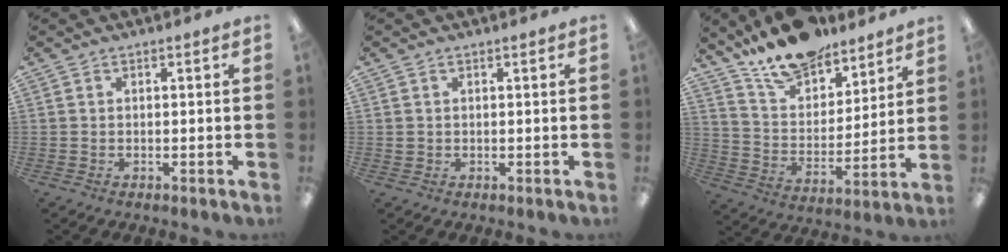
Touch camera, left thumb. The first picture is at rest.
{"total": 0.8, "force": [0.4, 0.7, 0.2], "torque": [-0.005, 0.003, 0.008]}
{"total": 15.4, "force": [13.2, 6.2, 5.0], "torque": [-0.095, -0.093, 0.240]}